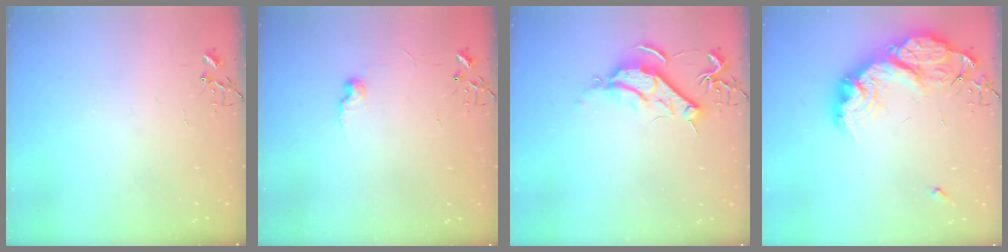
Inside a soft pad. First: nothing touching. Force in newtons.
{"total": 7.0, "press": 7.0, "slide": 0.6}
{"total": 9.1, "press": 9.0, "slide": 0.8}
{"total": 25.2, "press": 25.1, "slide": 2.0}